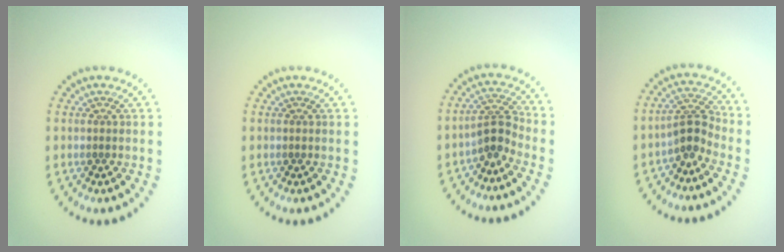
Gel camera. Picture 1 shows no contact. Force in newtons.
{"total": 0.0}
{"total": 2.5, "press": 1.7, "slide": 1.8}
{"total": 2.6, "press": 1.7, "slide": 1.9}